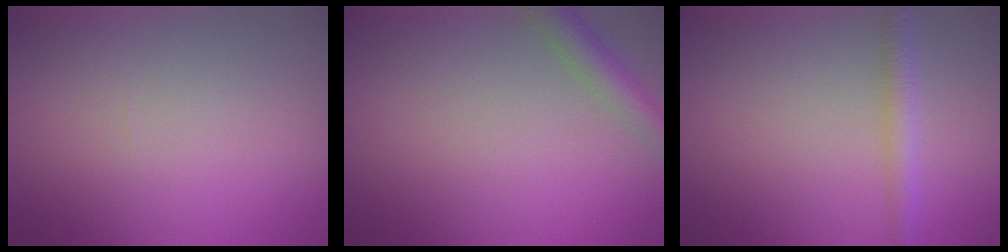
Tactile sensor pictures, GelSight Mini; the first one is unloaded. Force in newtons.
{"total": 2.9, "press": 2.9, "slide": 0.2}
{"total": 2.3, "press": 2.3, "slide": 0.1}